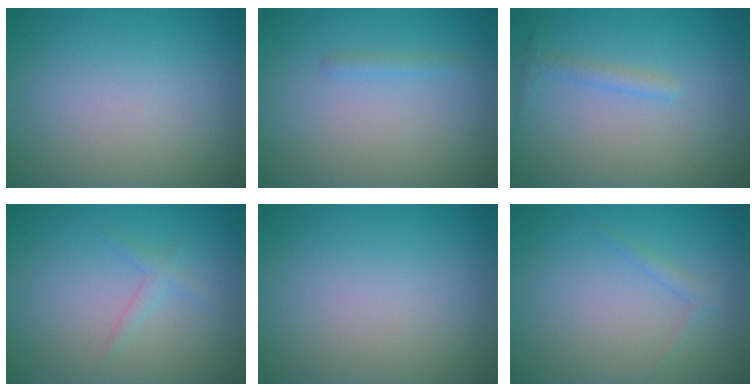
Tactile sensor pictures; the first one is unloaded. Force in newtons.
{"total": 0.7, "press": 0.7, "slide": 0.0}
{"total": 1.2, "press": 1.2, "slide": 0.0}
{"total": 1.1, "press": 1.1, "slide": 0.0}
{"total": 0.0}
{"total": 0.8, "press": 0.8, "slide": 0.0}